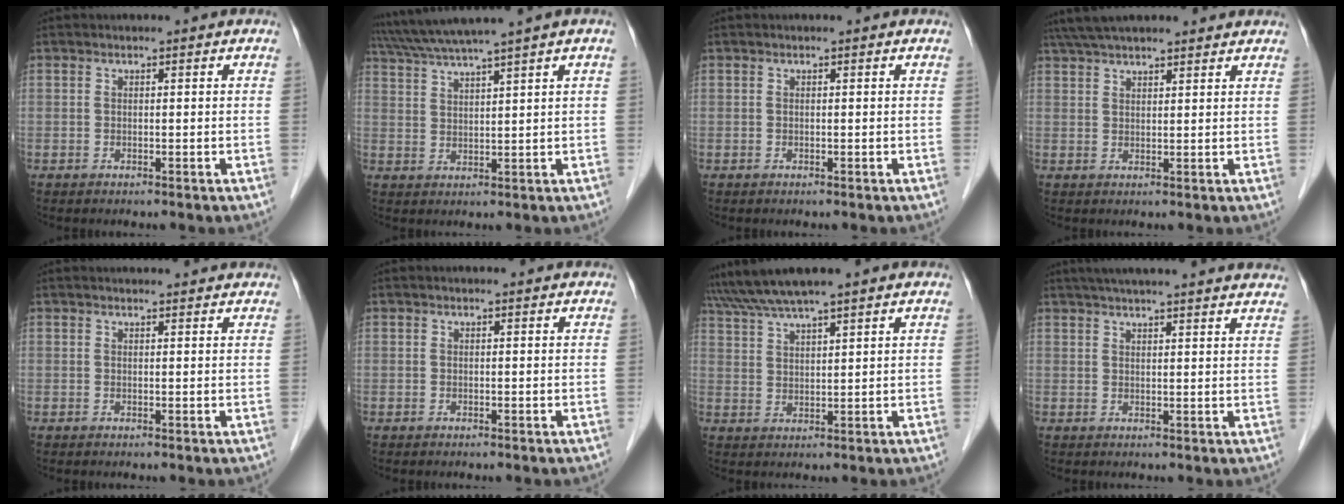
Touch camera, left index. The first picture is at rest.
{"total": 8.4, "force": [6.8, -1.8, 4.5], "torque": [-0.078, 0.019, 0.119]}
{"total": 0.0}
{"total": 13.0, "force": [11.3, 2.6, 5.8], "torque": [-0.099, 0.052, 0.171]}
{"total": 7.0, "force": [6.6, 1.0, 2.0], "torque": [-0.019, 0.020, 0.066]}
{"total": 1.4, "force": [1.4, 0.2, 0.4], "torque": [-0.010, 0.009, 0.013]}
{"total": 9.6, "force": [8.4, -0.3, 4.7], "torque": [-0.087, 0.041, 0.135]}
{"total": 21.5, "force": [19.2, 1.3, 9.5], "torque": [-0.146, 0.020, 0.240]}